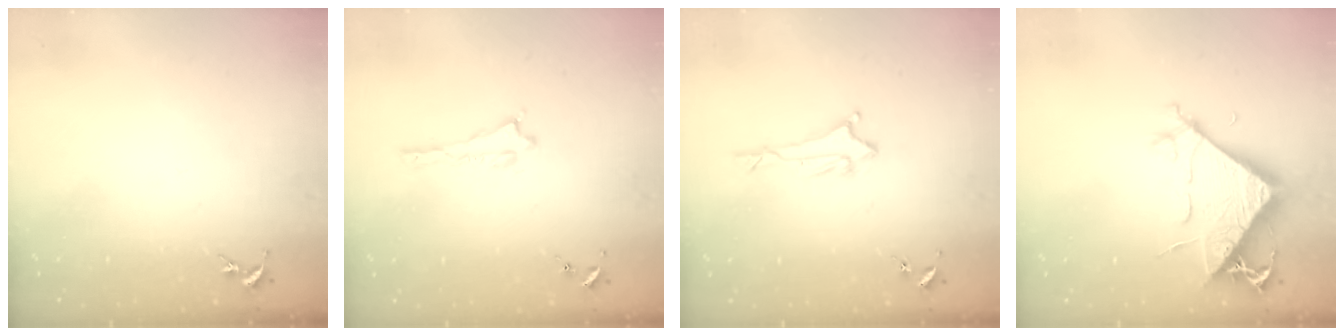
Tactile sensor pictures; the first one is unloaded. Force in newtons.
{"total": 0.0}
{"total": 1.9, "press": 1.9, "slide": 0.5}
{"total": 8.1, "press": 8.0, "slide": 1.1}